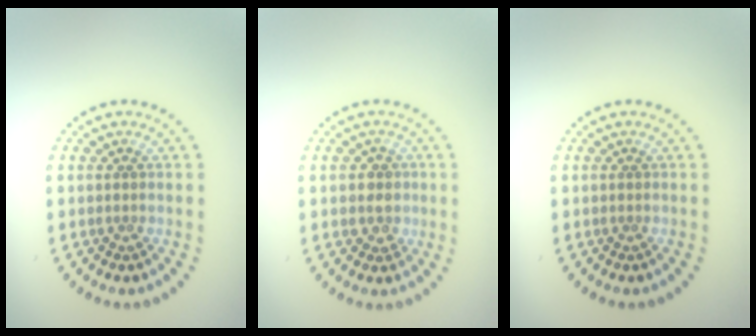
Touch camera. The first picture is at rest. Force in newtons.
{"total": 1.6, "press": 1.5, "slide": 0.7}
{"total": 0.0}